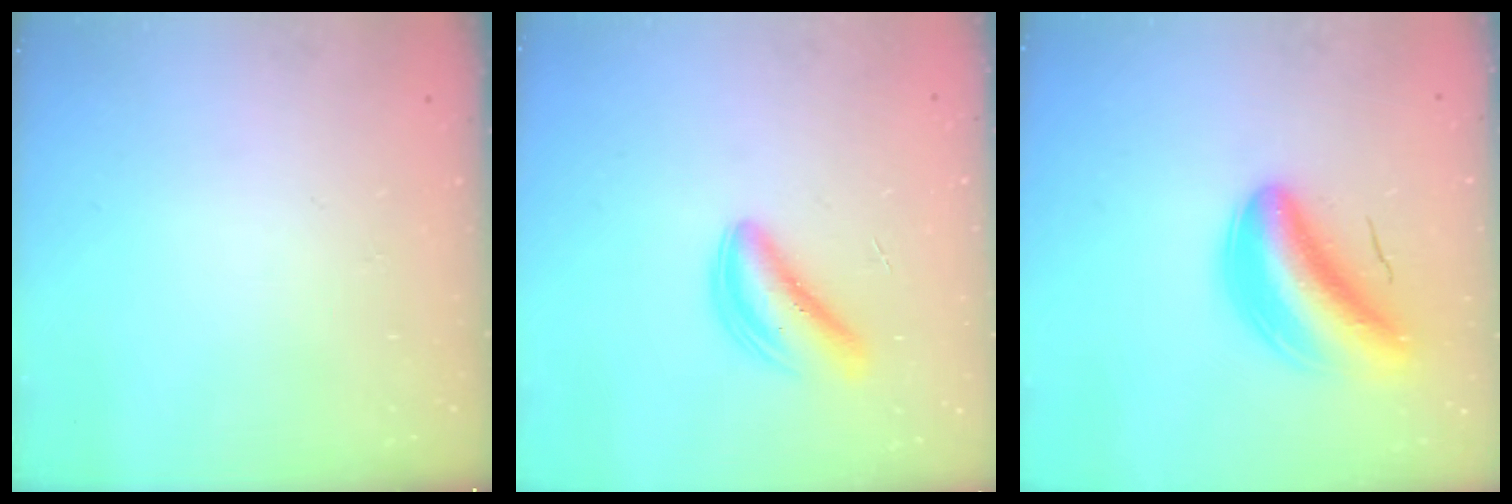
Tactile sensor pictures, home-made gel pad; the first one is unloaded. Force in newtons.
{"total": 4.8, "press": 4.7, "slide": 1.3}
{"total": 8.5, "press": 8.0, "slide": 2.8}